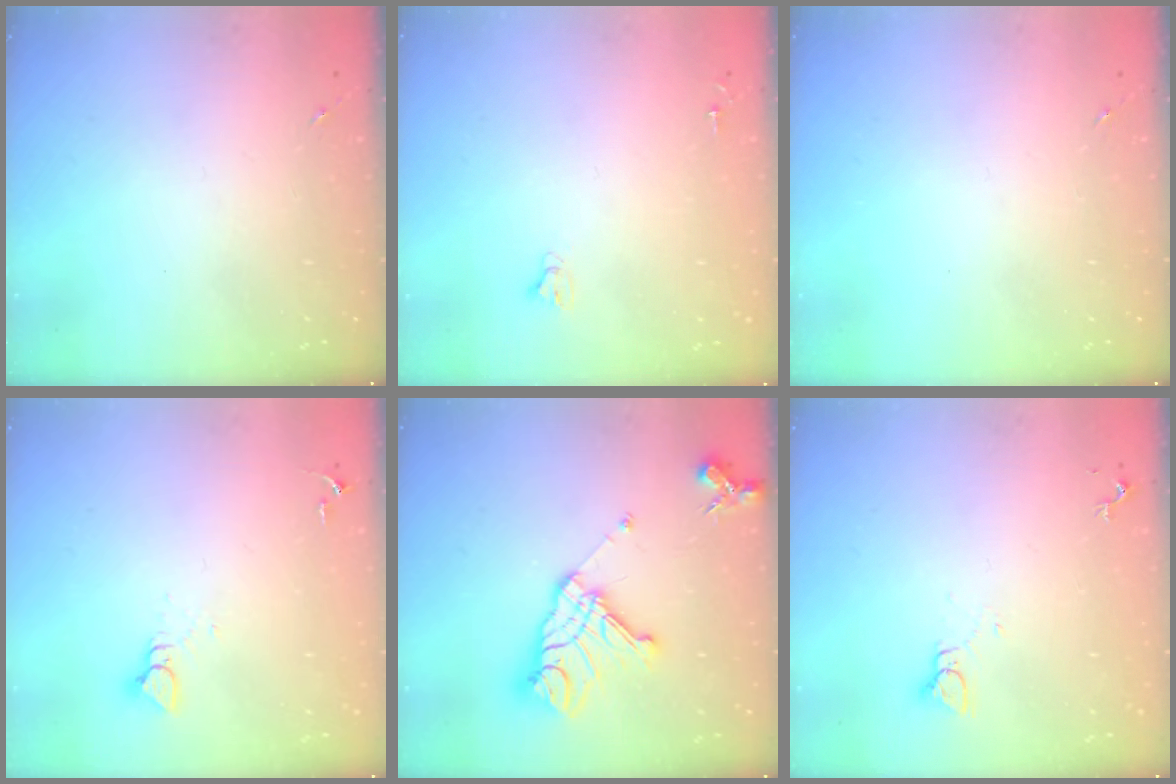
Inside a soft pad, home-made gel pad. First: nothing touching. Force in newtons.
{"total": 2.4, "press": 2.4, "slide": 0.2}
{"total": 0.0}
{"total": 3.9, "press": 3.8, "slide": 0.5}
{"total": 17.5, "press": 17.3, "slide": 2.0}
{"total": 2.8, "press": 2.8, "slide": 0.1}